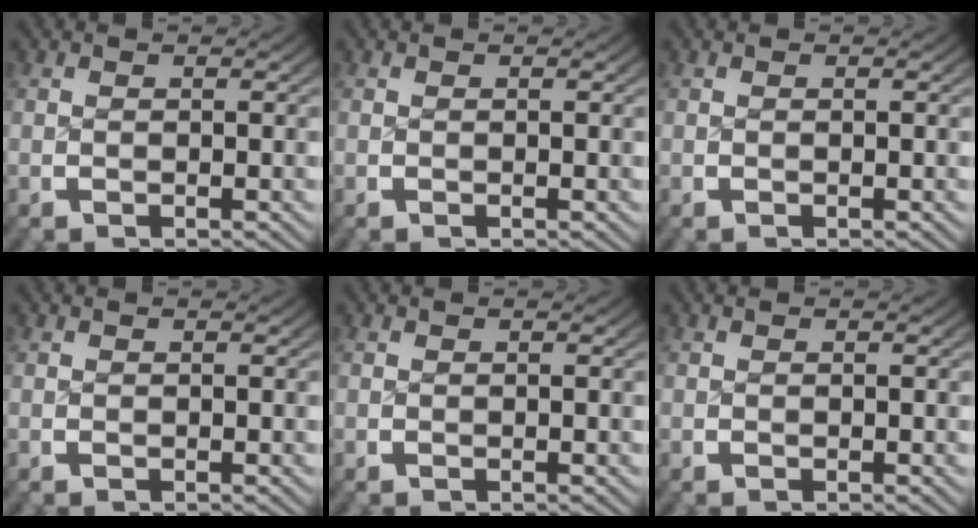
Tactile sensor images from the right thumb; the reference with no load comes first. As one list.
[{"total": 0.0}, {"total": 0.0}, {"total": 0.0}, {"total": 0.0}, {"total": 0.0}]